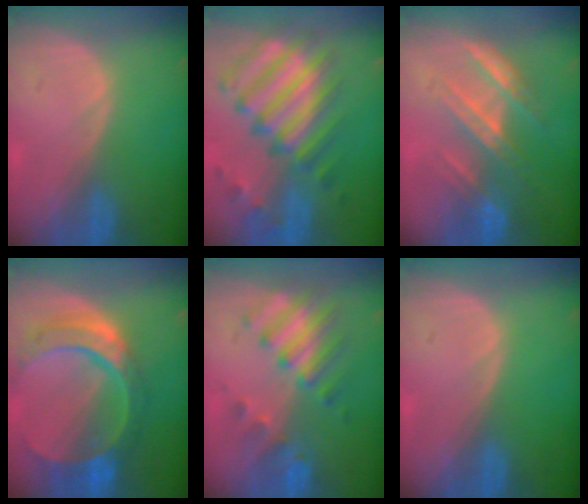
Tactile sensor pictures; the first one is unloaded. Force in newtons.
{"total": 11.7, "press": 10.3, "slide": 5.6}
{"total": 7.3, "press": 6.7, "slide": 2.9}
{"total": 11.0, "press": 9.2, "slide": 6.1}
{"total": 7.9, "press": 7.1, "slide": 3.4}
{"total": 0.0}